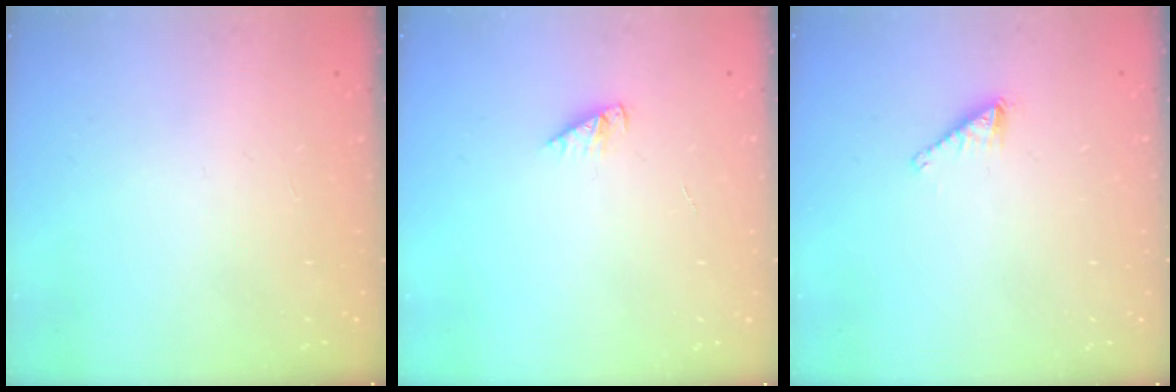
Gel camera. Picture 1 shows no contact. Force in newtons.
{"total": 3.3, "press": 3.2, "slide": 0.5}
{"total": 1.8, "press": 1.7, "slide": 0.1}